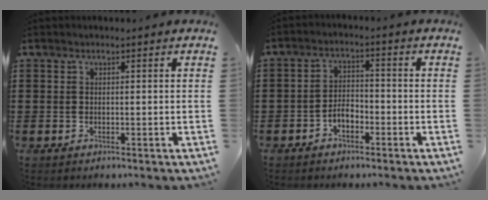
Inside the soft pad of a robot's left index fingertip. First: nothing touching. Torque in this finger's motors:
{"motor_torque": [0.32, 0.24, 0.12, 0.04]}